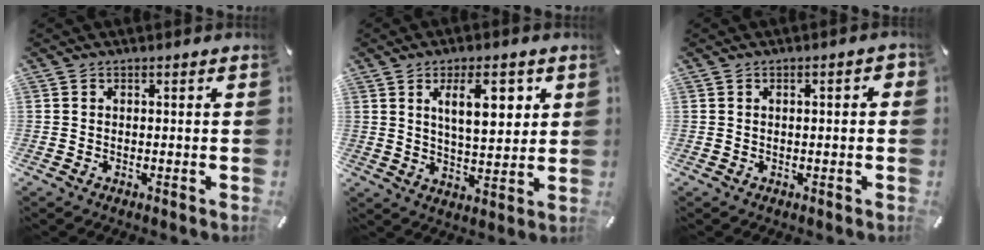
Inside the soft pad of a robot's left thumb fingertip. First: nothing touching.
{"total": 11.3, "force": [4.9, 4.6, 9.1], "torque": [-0.139, -0.010, 0.076]}
{"total": 2.2, "force": [0.1, 0.8, 2.1], "torque": [-0.037, 0.006, -0.001]}